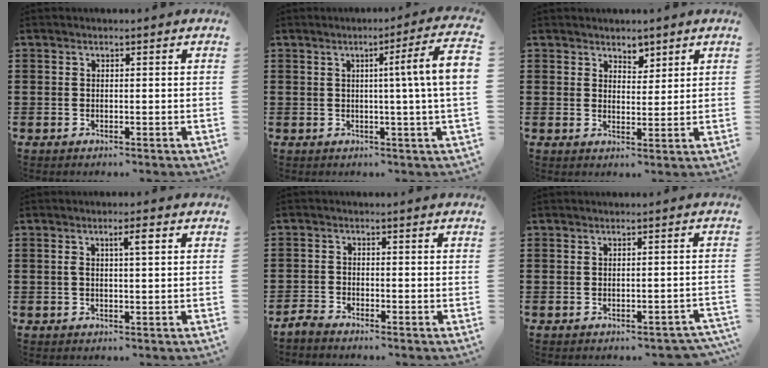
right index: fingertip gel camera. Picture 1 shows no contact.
{"total": 7.5, "force": [0.7, -1.1, 7.4], "torque": [-0.118, -0.016, 0.004]}
{"total": 2.3, "force": [2.0, 1.2, 0.3], "torque": [-0.003, 0.003, 0.037]}
{"total": 2.9, "force": [0.8, 0.4, 2.7], "torque": [-0.047, 0.001, 0.010]}
{"total": 1.9, "force": [-1.9, 0.2, 0.0], "torque": [-0.006, 0.005, -0.040]}
{"total": 1.3, "force": [-1.2, 0.3, 0.4], "torque": [-0.012, 0.001, -0.026]}